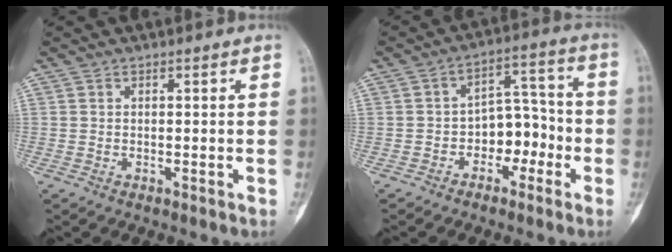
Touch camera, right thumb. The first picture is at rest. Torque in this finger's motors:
{"motor_torque": [-0.13, -0.11, 0.01, 0.06, -0.03]}